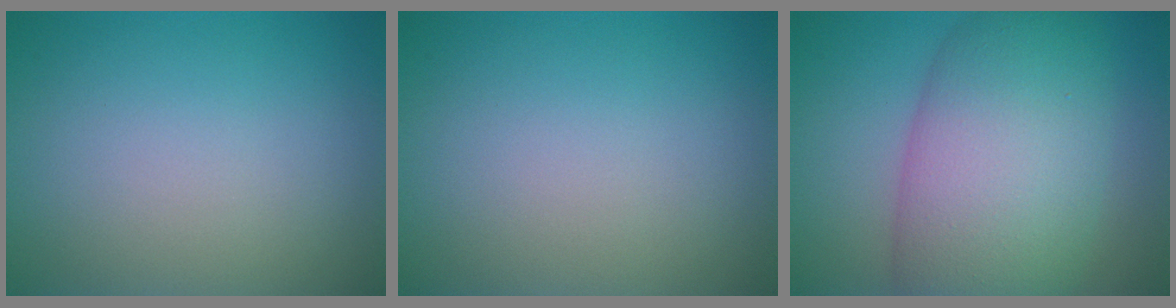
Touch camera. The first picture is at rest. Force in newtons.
{"total": 0.0}
{"total": 11.4, "press": 11.4, "slide": 0.5}